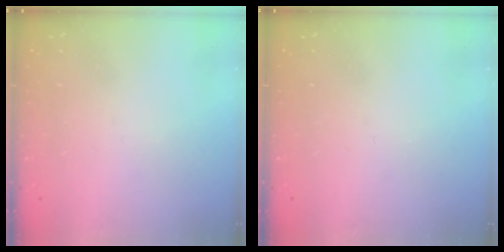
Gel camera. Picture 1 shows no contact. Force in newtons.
{"total": 0.0}